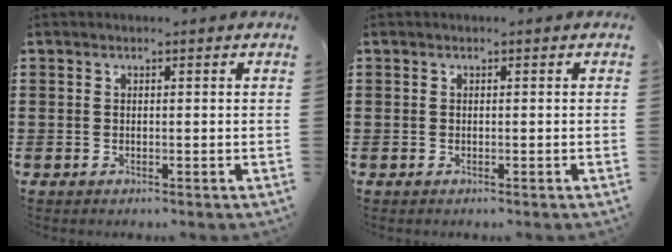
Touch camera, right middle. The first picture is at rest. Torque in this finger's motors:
{"motor_torque": [0.03, -0.02, 0.00, 0.00]}